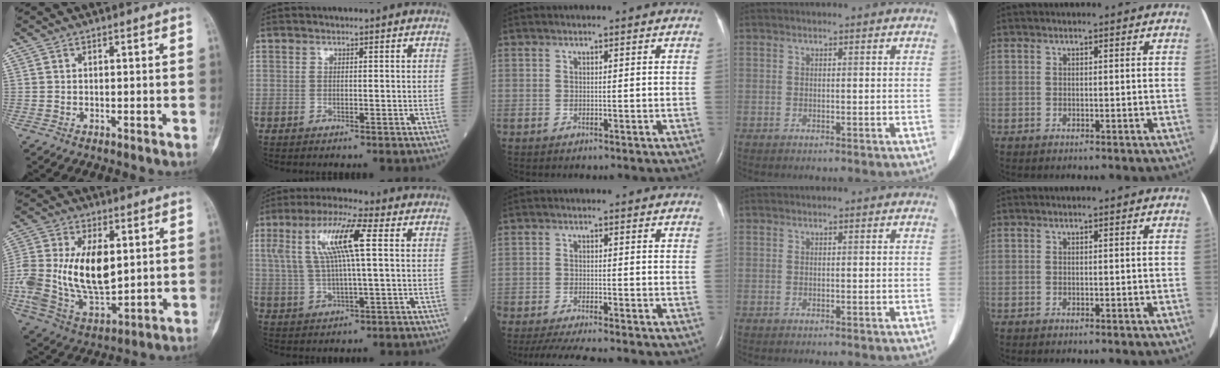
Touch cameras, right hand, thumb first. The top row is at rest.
{"thumb": {"total": 19.7, "force": [1.7, 11.2, 16.2], "torque": [-0.331, -0.016, 0.040]}, "index": {"total": 11.1, "force": [2.9, 1.5, 10.6], "torque": [-0.216, 0.022, 0.054]}, "middle": {"total": 10.8, "force": [-9.4, 1.0, 5.2], "torque": [-0.074, -0.021, -0.146]}}